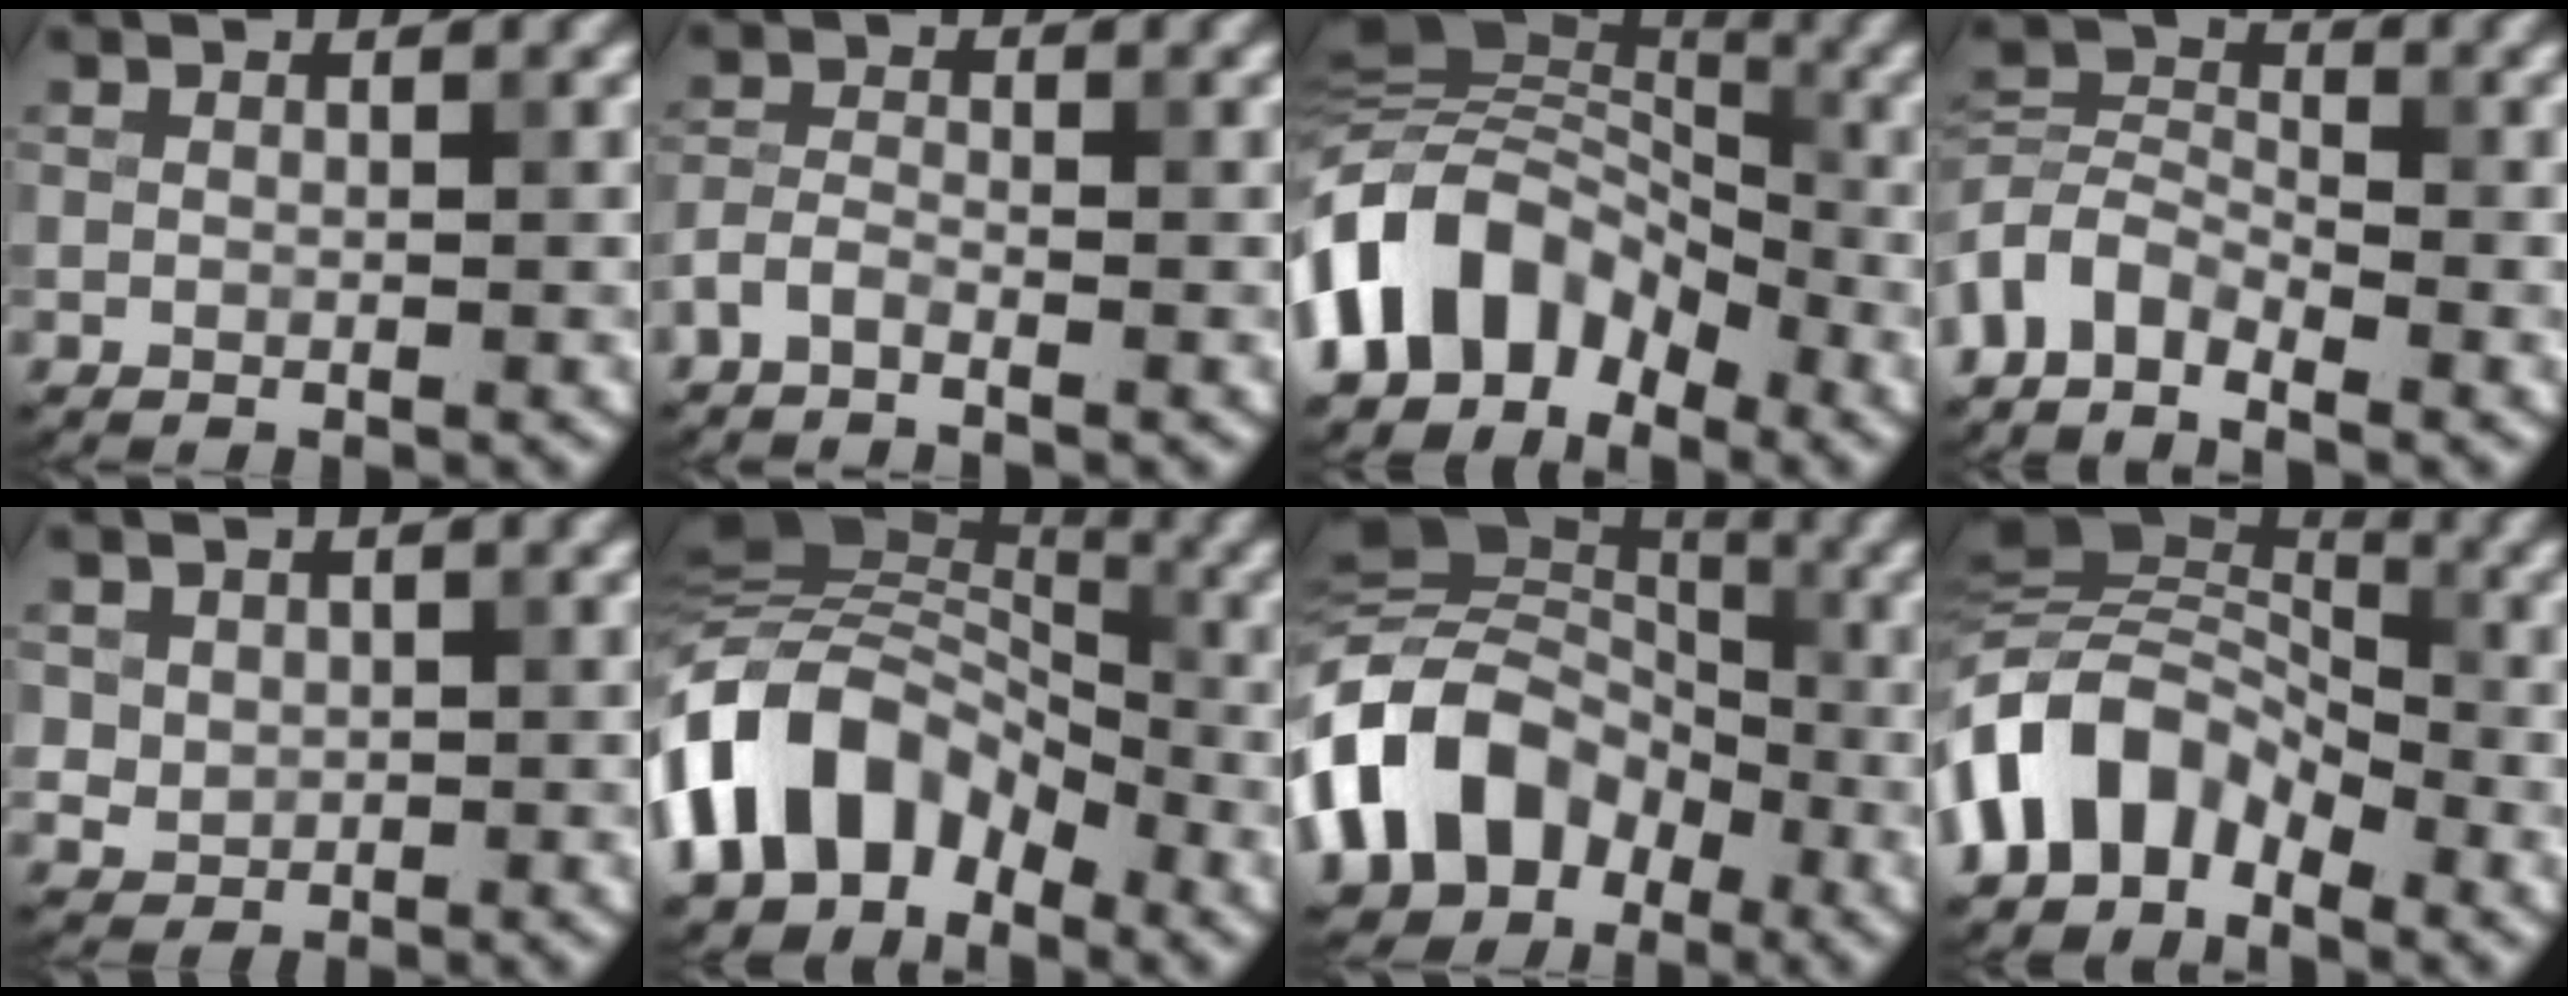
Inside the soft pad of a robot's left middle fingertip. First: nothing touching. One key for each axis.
{"total": 1.8, "fx": -1.4, "fy": 0.5, "fz": 1.0, "tx": -0.025, "ty": 0.004, "tz": -0.037}
{"total": 9.5, "fx": -4.7, "fy": 6.3, "fz": 5.3, "tx": -0.082, "ty": 0.022, "tz": -0.110}
{"total": 4.0, "fx": -2.5, "fy": 2.3, "fz": 2.1, "tx": -0.041, "ty": 0.005, "tz": -0.063}
{"total": 1.7, "fx": 0.5, "fy": 1.5, "fz": 0.5, "tx": -0.010, "ty": -0.008, "tz": 0.024}
{"total": 10.2, "fx": -4.6, "fy": 6.9, "fz": 6.0, "tx": -0.099, "ty": 0.022, "tz": -0.107}
{"total": 11.0, "fx": -4.3, "fy": 8.3, "fz": 5.9, "tx": -0.117, "ty": 0.003, "tz": -0.092}
{"total": 7.8, "fx": -4.1, "fy": 4.5, "fz": 4.9, "tx": -0.081, "ty": 0.015, "tz": -0.093}